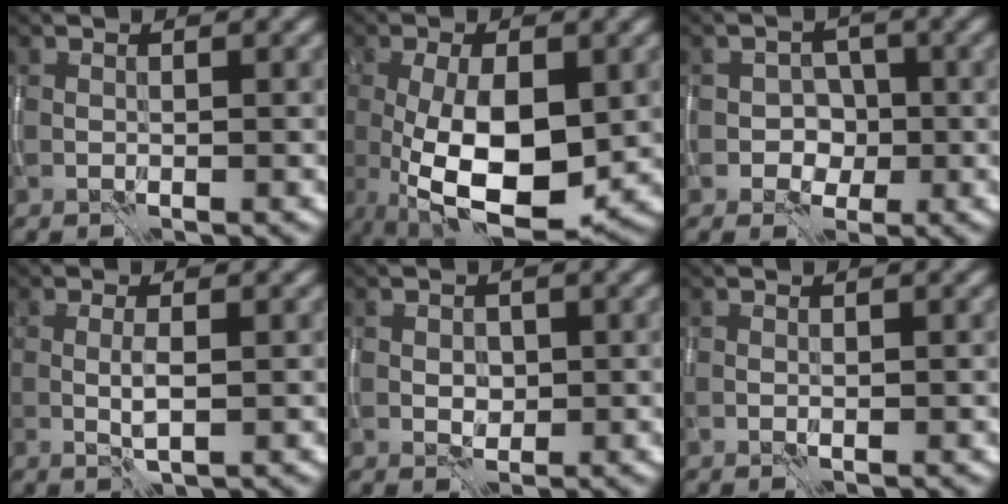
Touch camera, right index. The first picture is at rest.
{"total": 10.6, "force": [-2.3, 4.4, 9.3], "torque": [-0.172, -0.016, -0.035]}
{"total": 2.6, "force": [-0.7, 2.3, 0.8], "torque": [0.010, 0.002, -0.021]}
{"total": 1.4, "force": [-0.1, 0.2, 1.4], "torque": [-0.029, -0.002, 0.000]}
{"total": 1.5, "force": [0.0, 1.3, 0.8], "torque": [-0.014, -0.002, 0.002]}
{"total": 0.0}